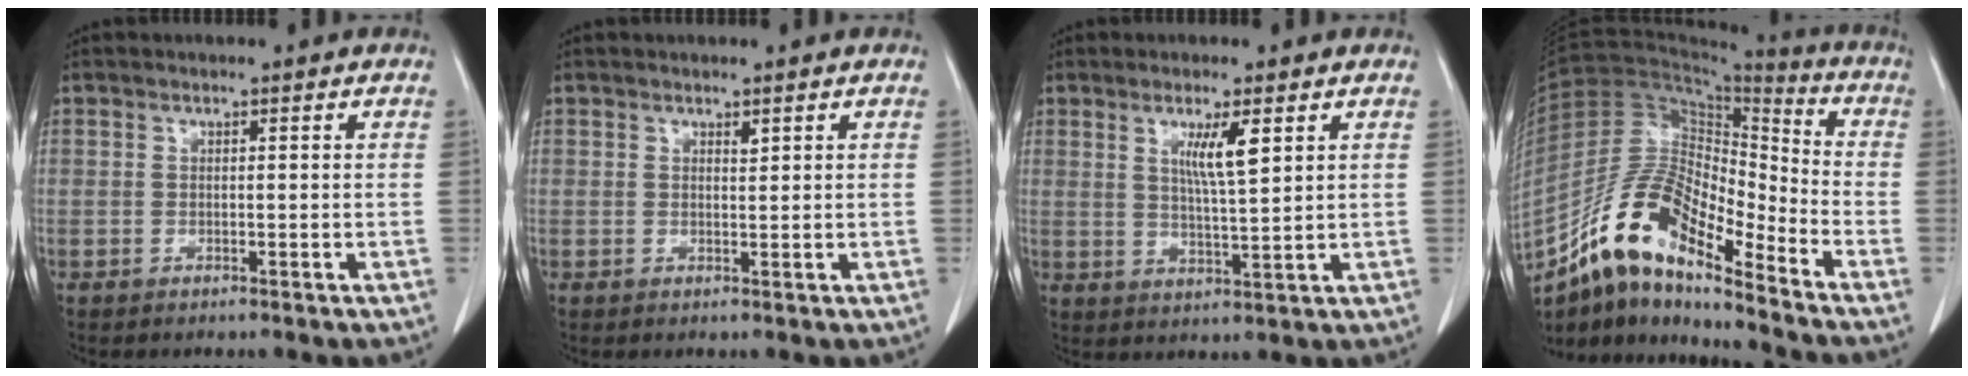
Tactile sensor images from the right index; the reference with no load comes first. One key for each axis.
{"total": 0.8, "fx": 0.5, "fy": 0.2, "fz": 0.5, "tx": -0.010, "ty": -0.006, "tz": 0.007}
{"total": 5.5, "fx": 2.3, "fy": 0.2, "fz": 4.9, "tx": -0.088, "ty": -0.009, "tz": 0.041}
{"total": 14.9, "fx": -11.4, "fy": 3.7, "fz": 8.8, "tx": -0.166, "ty": 0.033, "tz": -0.207}